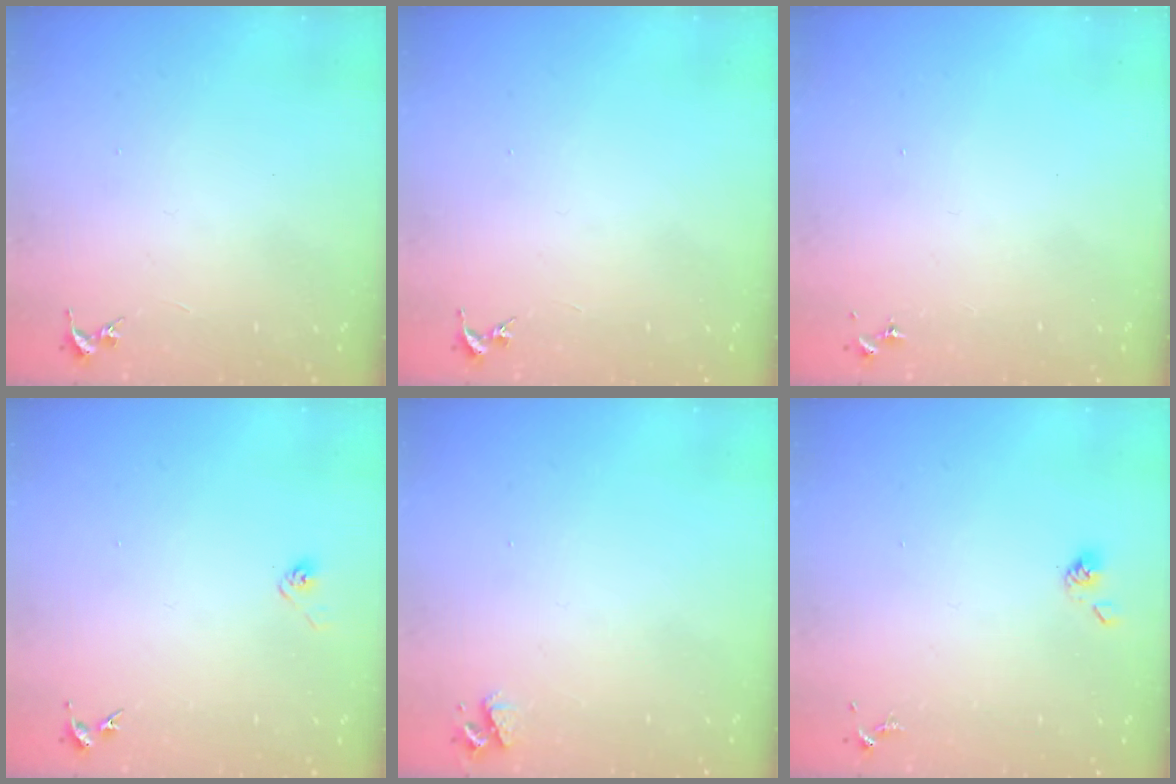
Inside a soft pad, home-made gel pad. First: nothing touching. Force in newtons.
{"total": 0.0}
{"total": 0.0}
{"total": 2.8, "press": 2.6, "slide": 1.1}
{"total": 3.3, "press": 3.3, "slide": 0.5}
{"total": 3.8, "press": 3.7, "slide": 0.8}